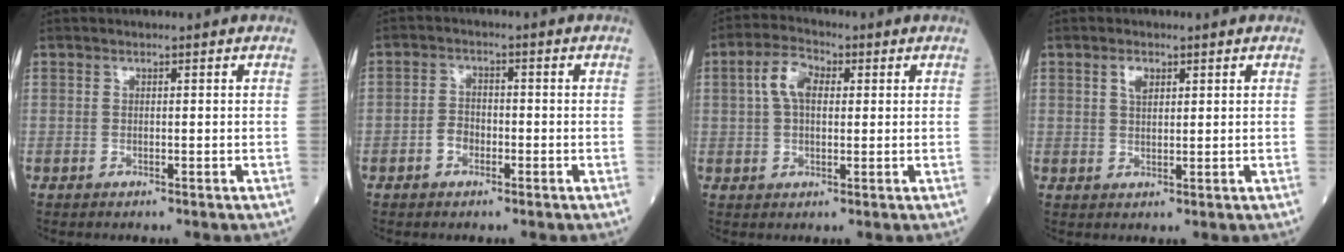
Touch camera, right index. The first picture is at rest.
{"total": 2.8, "force": [-1.2, 2.0, 1.5], "torque": [-0.023, 0.009, -0.025]}
{"total": 5.8, "force": [1.4, 3.2, 4.6], "torque": [-0.098, 0.019, 0.024]}
{"total": 2.3, "force": [1.2, 1.1, 1.7], "torque": [-0.032, 0.003, 0.023]}